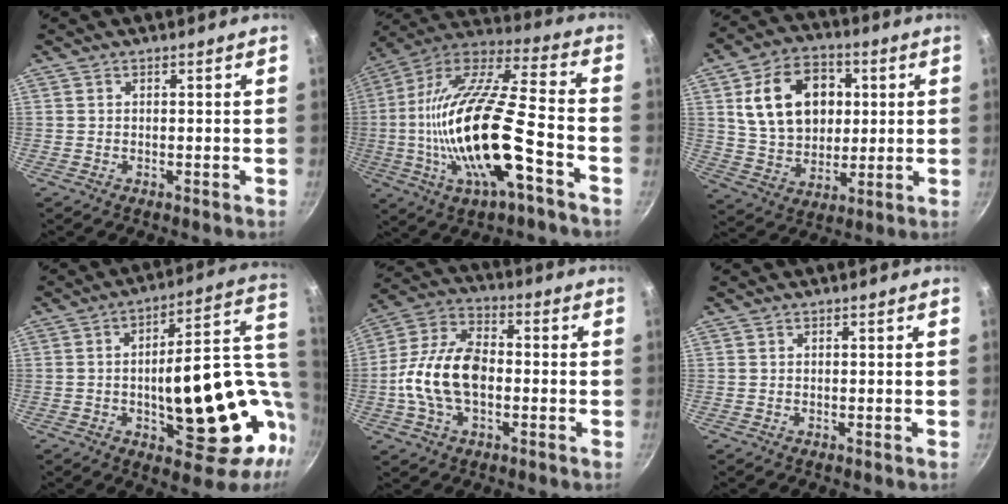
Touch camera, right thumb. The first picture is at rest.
{"total": 25.4, "force": [-6.6, 8.1, 23.2], "torque": [-0.435, 0.021, -0.129]}
{"total": 17.6, "force": [4.0, 12.8, 11.3], "torque": [-0.162, 0.002, 0.072]}
{"total": 26.4, "force": [-2.3, 12.1, 23.4], "torque": [-0.285, 0.020, -0.012]}
{"total": 14.7, "force": [-1.9, 8.9, 11.6], "torque": [-0.203, 0.035, -0.049]}
{"total": 0.0}